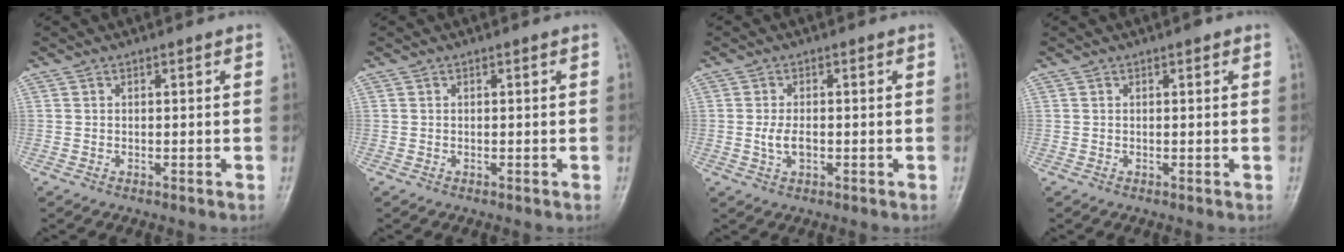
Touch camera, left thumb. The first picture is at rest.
{"total": 0.0}
{"total": 3.2, "force": [-0.4, 1.8, 2.6], "torque": [-0.053, -0.001, -0.009]}
{"total": 1.0, "force": [0.6, 0.5, 0.7], "torque": [-0.008, 0.000, 0.003]}